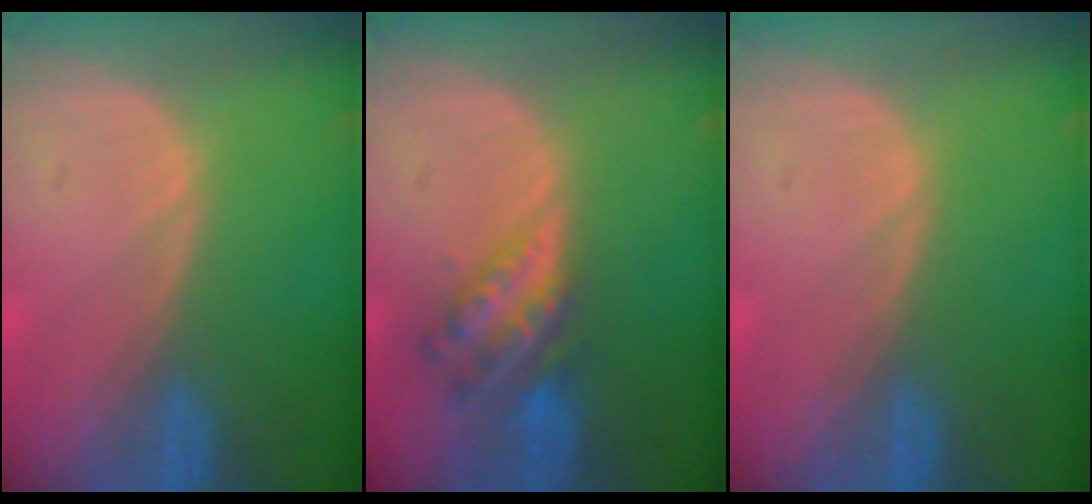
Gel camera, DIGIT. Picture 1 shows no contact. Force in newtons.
{"total": 6.1, "press": 5.3, "slide": 3.0}
{"total": 0.0}